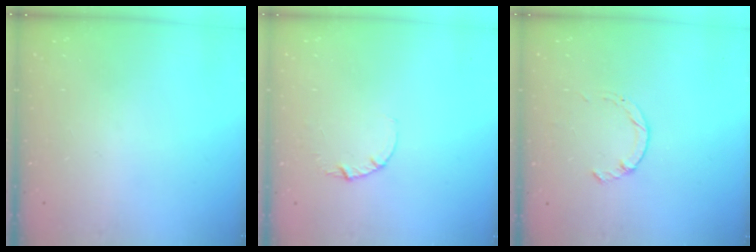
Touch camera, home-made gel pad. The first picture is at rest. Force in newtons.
{"total": 2.8, "press": 2.8, "slide": 0.3}
{"total": 1.0, "press": 1.0, "slide": 0.3}